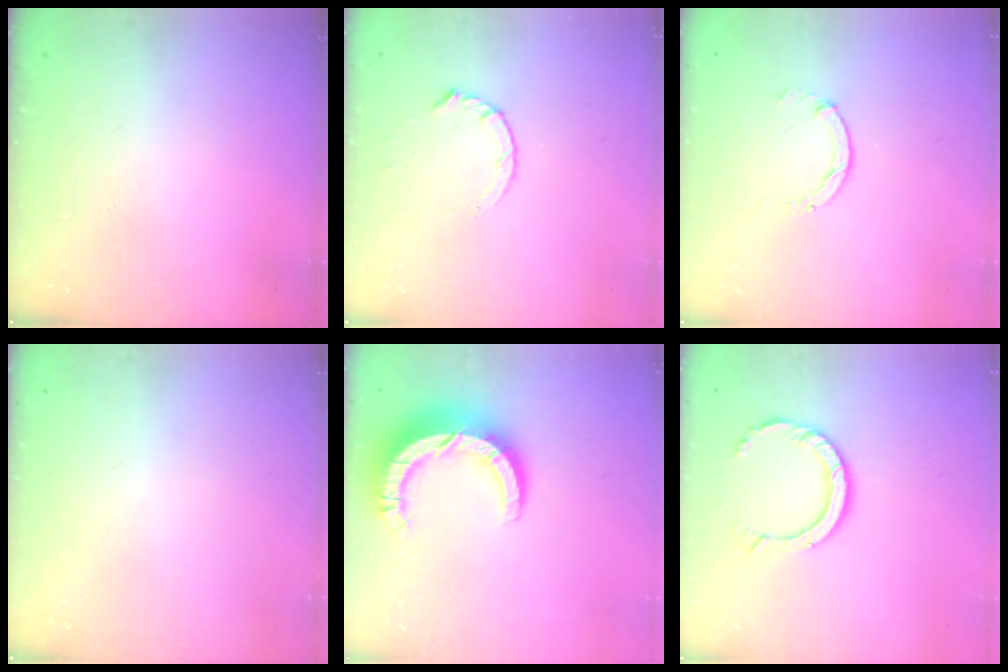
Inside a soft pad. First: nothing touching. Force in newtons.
{"total": 4.2, "press": 4.2, "slide": 0.5}
{"total": 0.0}
{"total": 0.0}
{"total": 11.5, "press": 11.5, "slide": 1.0}
{"total": 8.3, "press": 8.2, "slide": 0.6}